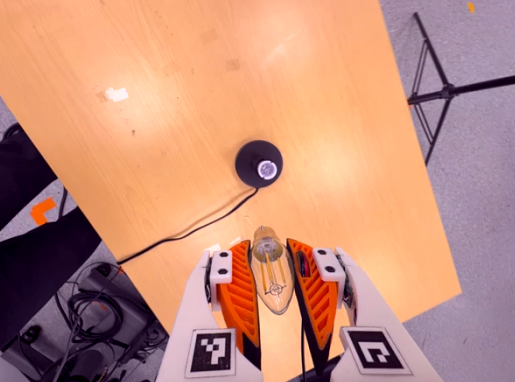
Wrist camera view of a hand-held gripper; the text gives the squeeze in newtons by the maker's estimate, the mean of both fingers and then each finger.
{"total": 21.8, "left": 23.9, "right": 19.8}